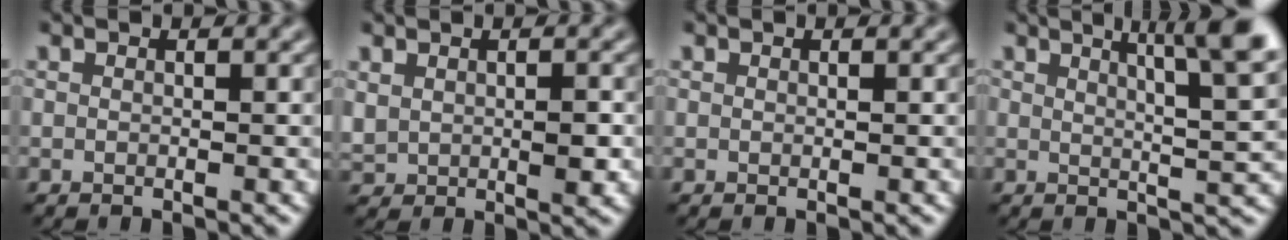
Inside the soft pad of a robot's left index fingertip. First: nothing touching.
{"total": 2.3, "force": [0.2, 1.5, 1.8], "torque": [-0.043, -0.009, 0.016]}
{"total": 0.0}
{"total": 7.5, "force": [3.7, 1.9, 6.2], "torque": [-0.056, 0.023, 0.042]}